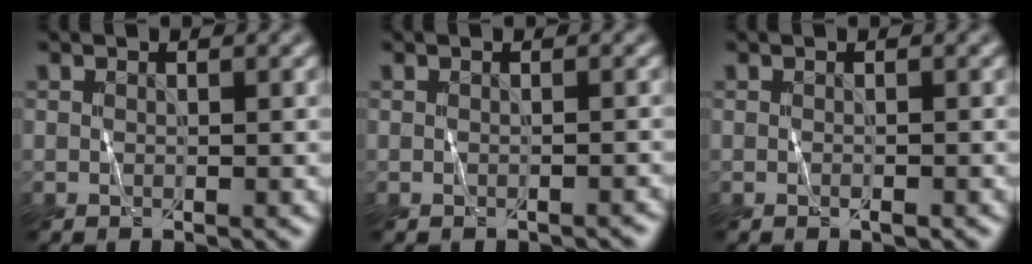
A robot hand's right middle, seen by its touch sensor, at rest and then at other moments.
{"total": 0.7, "force": [-0.7, 0.1, 0.1], "torque": [-0.001, -0.002, -0.010]}
{"total": 0.6, "force": [-0.1, 0.2, 0.5], "torque": [-0.009, 0.001, 0.000]}